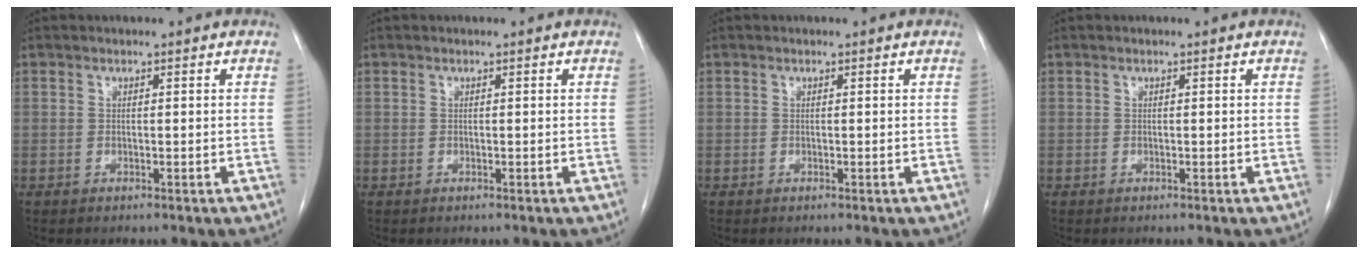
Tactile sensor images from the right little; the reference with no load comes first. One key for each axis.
{"total": 0.0}
{"total": 0.0}
{"total": 0.0}